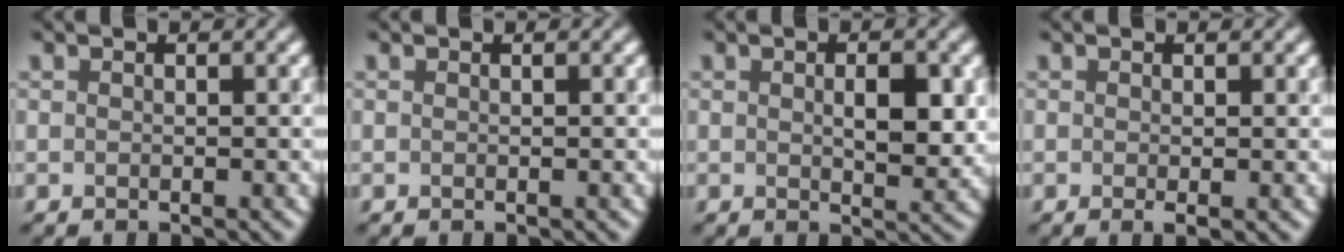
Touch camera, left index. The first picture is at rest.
{"total": 0.0}
{"total": 3.4, "force": [0.5, 1.4, 3.1], "torque": [-0.052, -0.004, 0.012]}
{"total": 0.8, "force": [-0.1, 0.1, 0.8], "torque": [-0.012, -0.005, -0.002]}